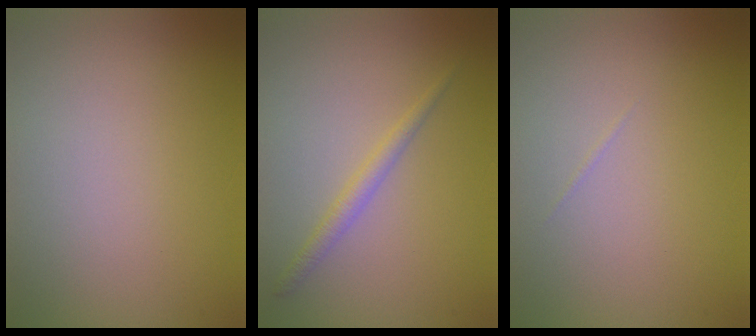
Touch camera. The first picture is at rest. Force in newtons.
{"total": 1.4, "press": 1.4, "slide": 0.1}
{"total": 0.0}